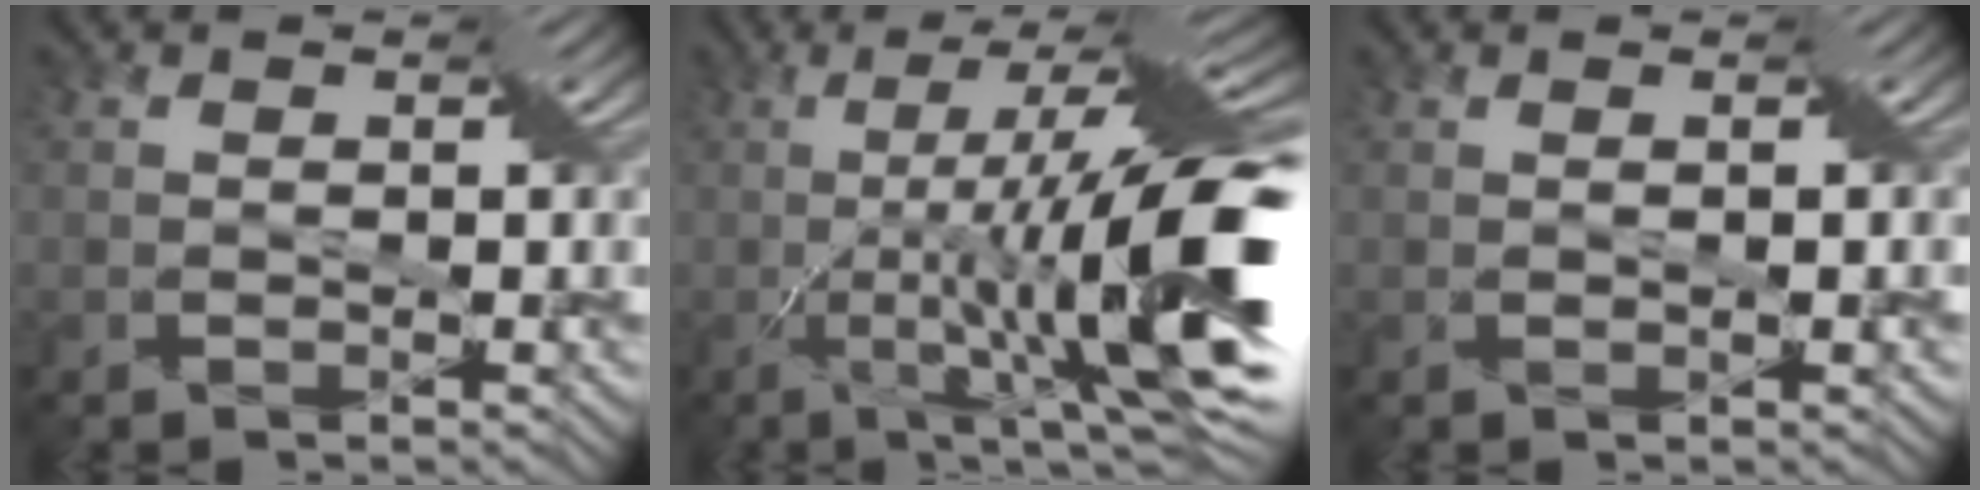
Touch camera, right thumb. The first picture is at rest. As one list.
[{"total": 15.2, "force": [-1.8, 1.6, 15.0], "torque": [-0.252, 0.009, -0.017]}, {"total": 1.2, "force": [0.5, -0.4, 1.0], "torque": [-0.025, -0.005, 0.016]}]